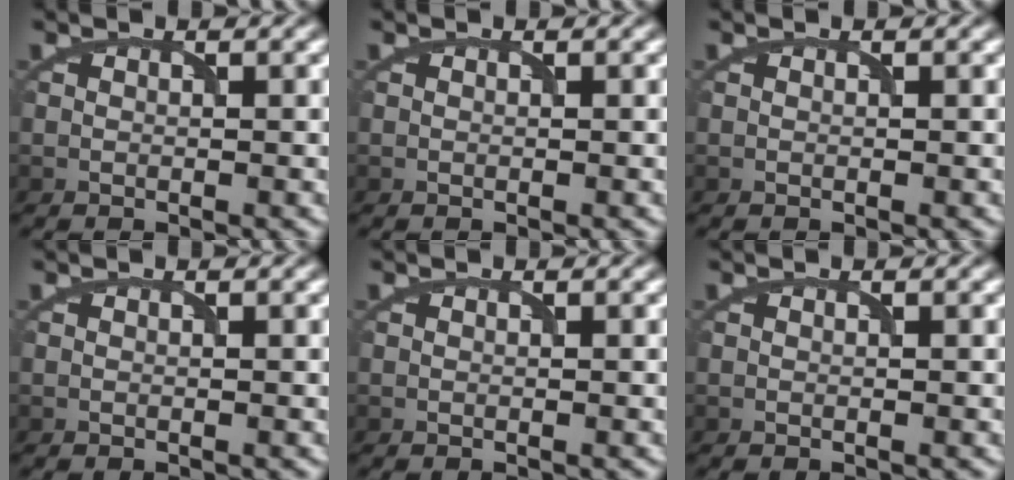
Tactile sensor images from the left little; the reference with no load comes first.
{"total": 0.0}
{"total": 0.0}
{"total": 0.0}
{"total": 0.0}
{"total": 0.0}